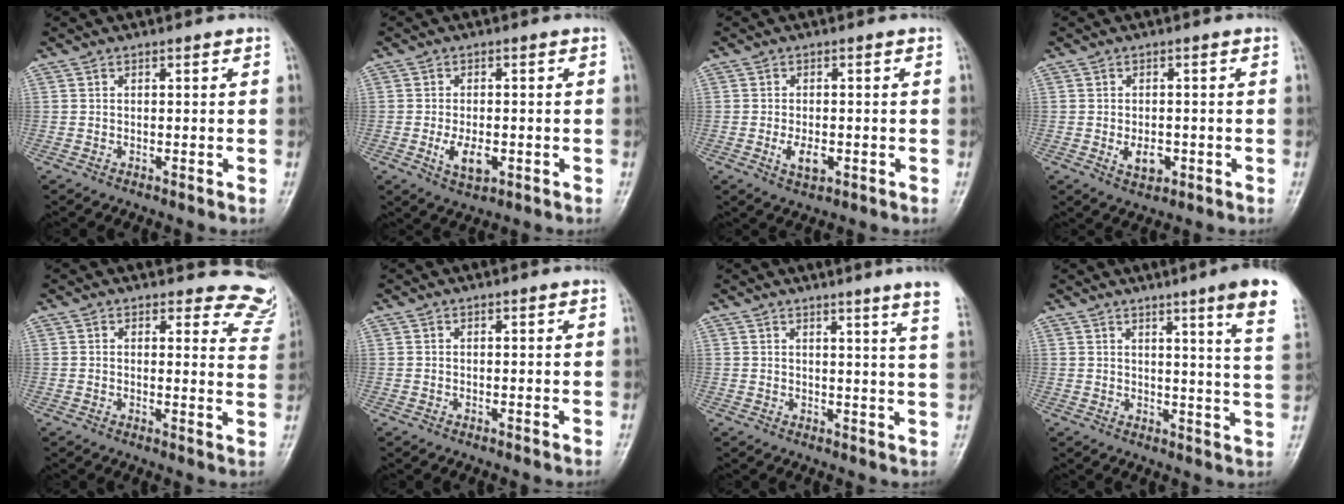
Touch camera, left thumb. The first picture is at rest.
{"total": 5.0, "force": [-1.3, 2.7, 4.1], "torque": [-0.069, -0.004, -0.017]}
{"total": 3.8, "force": [-1.1, 2.0, 3.0], "torque": [-0.052, -0.003, -0.014]}
{"total": 3.9, "force": [-1.0, 2.5, 2.9], "torque": [-0.039, -0.001, -0.010]}
{"total": 9.9, "force": [9.4, 3.2, -0.5], "torque": [0.065, -0.084, 0.060]}
{"total": 0.0}
{"total": 8.4, "force": [6.1, -1.0, 5.7], "torque": [-0.069, -0.032, 0.054]}
{"total": 11.5, "force": [6.8, -0.2, 9.2], "torque": [-0.116, -0.034, 0.073]}